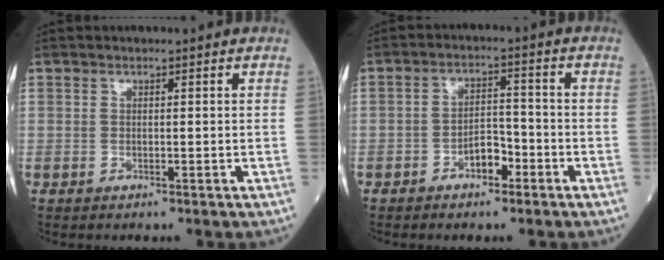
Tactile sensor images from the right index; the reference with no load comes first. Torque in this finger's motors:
{"motor_torque": [0.28, -0.12, 0.07, 0.04]}